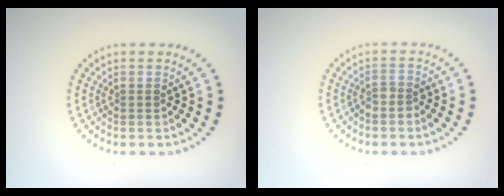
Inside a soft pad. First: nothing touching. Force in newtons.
{"total": 1.5, "press": 1.1, "slide": 0.9}